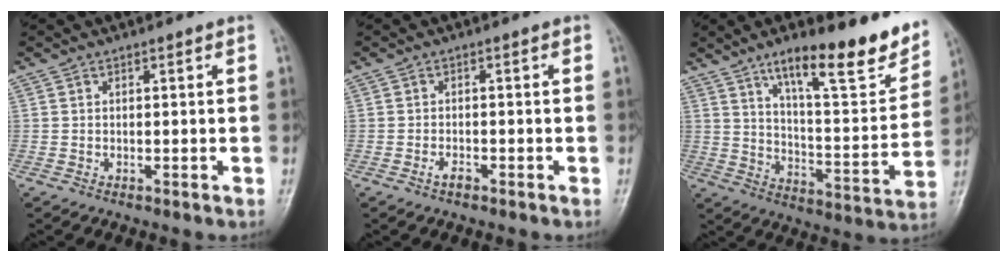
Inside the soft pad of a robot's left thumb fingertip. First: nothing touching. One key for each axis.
{"total": 1.6, "fx": -1.0, "fy": 0.7, "fz": 1.0, "tx": -0.019, "ty": 0.006, "tz": -0.020}
{"total": 20.9, "fx": 13.5, "fy": 5.4, "fz": 15.0, "tx": -0.179, "ty": -0.067, "tz": 0.210}